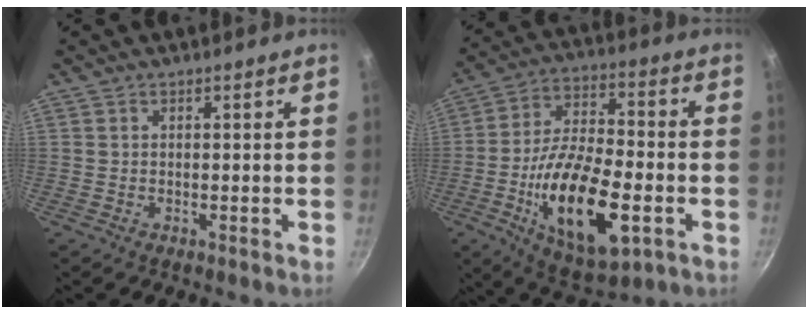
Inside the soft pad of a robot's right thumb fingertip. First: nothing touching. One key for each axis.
{"total": 21.5, "fx": -6.3, "fy": 9.5, "fz": 18.2, "tx": -0.308, "ty": 0.022, "tz": -0.104}